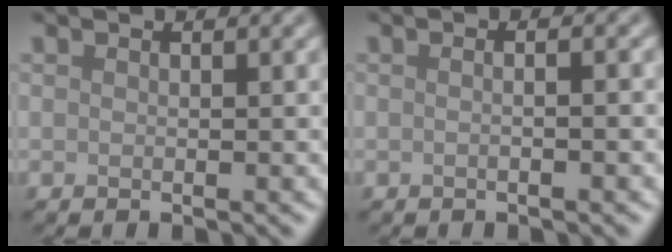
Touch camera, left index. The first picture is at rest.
{"total": 3.0, "force": [0.5, 1.5, 2.5], "torque": [0.002, 0.007, -0.022]}